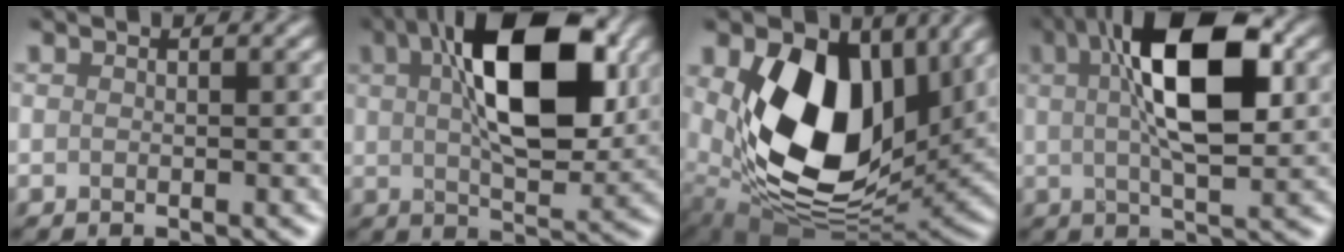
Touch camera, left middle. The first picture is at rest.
{"total": 10.7, "force": [3.8, 4.4, 9.0], "torque": [-0.137, 0.019, 0.056]}
{"total": 13.1, "force": [3.5, 8.8, 9.1], "torque": [-0.166, -0.021, 0.065]}
{"total": 8.8, "force": [2.9, 2.6, 7.9], "torque": [-0.125, 0.020, 0.042]}